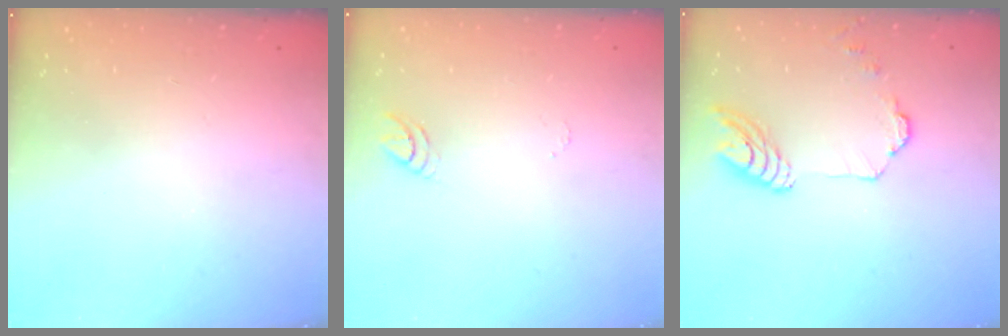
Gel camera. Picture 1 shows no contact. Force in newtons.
{"total": 3.4, "press": 3.4, "slide": 0.3}
{"total": 10.8, "press": 10.7, "slide": 1.1}